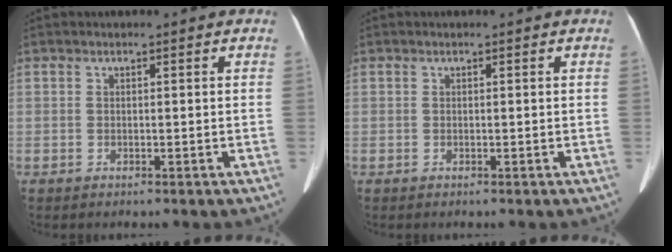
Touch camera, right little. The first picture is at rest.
{"total": 0.0}